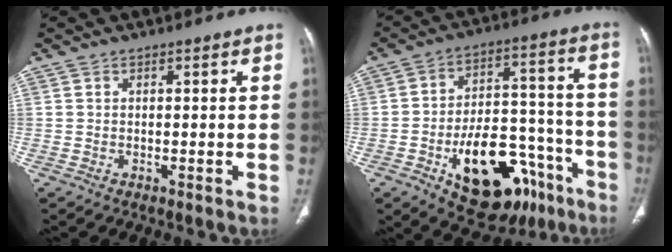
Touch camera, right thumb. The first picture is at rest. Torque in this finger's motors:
{"motor_torque": [4.06, 0.95, 1.46, -0.95, 0.38]}